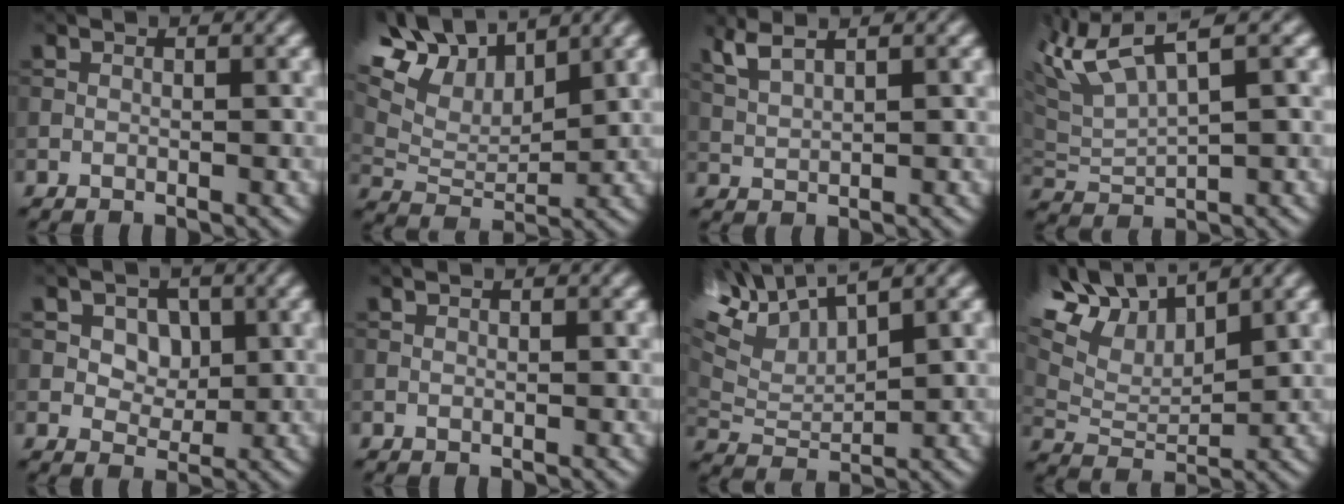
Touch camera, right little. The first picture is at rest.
{"total": 9.3, "force": [6.9, 3.4, 5.3], "torque": [-0.135, 0.030, 0.125]}
{"total": 2.3, "force": [1.7, 0.4, 1.5], "torque": [-0.045, 0.019, 0.046]}
{"total": 4.4, "force": [2.2, 0.7, 3.8], "torque": [-0.100, 0.021, 0.062]}
{"total": 2.0, "force": [0.4, 1.6, 1.1], "torque": [-0.035, -0.007, 0.036]}
{"total": 0.9, "force": [0.6, 0.4, 0.6], "torque": [-0.004, 0.012, -0.001]}
{"total": 7.2, "force": [4.9, 2.4, 4.7], "torque": [-0.121, 0.024, 0.108]}
{"total": 7.9, "force": [6.1, 2.5, 4.4], "torque": [-0.116, 0.022, 0.124]}